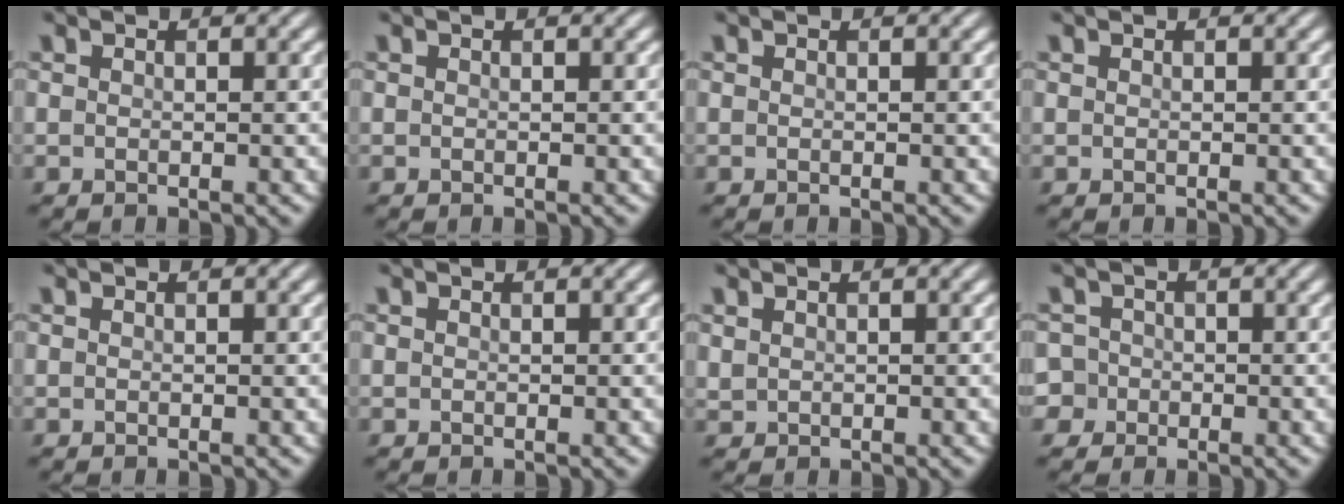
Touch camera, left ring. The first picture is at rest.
{"total": 0.0}
{"total": 0.0}
{"total": 0.0}
{"total": 0.0}
{"total": 0.0}
{"total": 0.6, "force": [0.5, 0.3, 0.1], "torque": [-0.005, 0.000, 0.014]}
{"total": 2.7, "force": [-0.9, 2.5, 0.4], "torque": [0.012, 0.013, -0.032]}